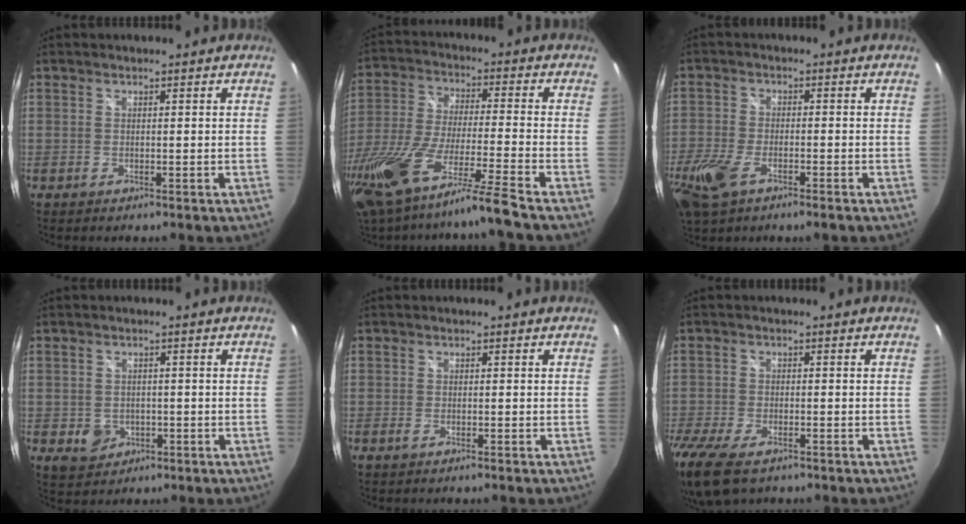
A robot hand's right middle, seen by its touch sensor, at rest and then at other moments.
{"total": 18.2, "force": [-13.7, -0.9, 12.0], "torque": [-0.221, -0.061, -0.241]}
{"total": 10.8, "force": [-6.0, 4.7, 7.6], "torque": [-0.189, -0.031, -0.115]}
{"total": 4.7, "force": [-1.4, 4.1, 1.9], "torque": [-0.042, -0.001, -0.012]}
{"total": 1.0, "force": [-0.7, 0.2, 0.6], "torque": [-0.014, -0.002, -0.015]}
{"total": 12.3, "force": [-8.5, 5.3, 7.1], "torque": [-0.183, -0.049, -0.156]}